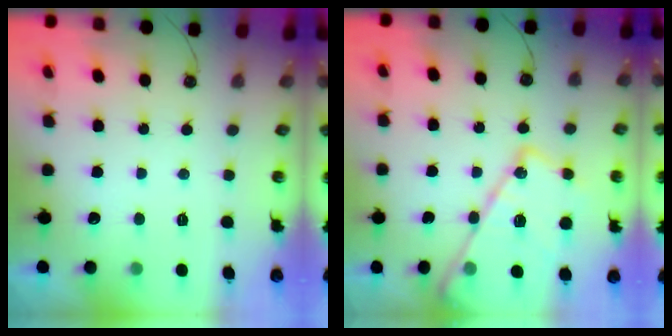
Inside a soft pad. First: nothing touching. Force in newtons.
{"total": 20.3, "press": 20.2, "slide": 1.2}